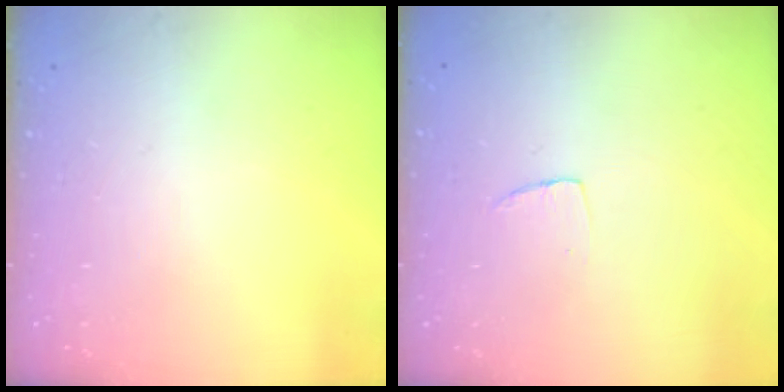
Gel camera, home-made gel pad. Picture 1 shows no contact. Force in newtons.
{"total": 3.3, "press": 3.3, "slide": 0.2}